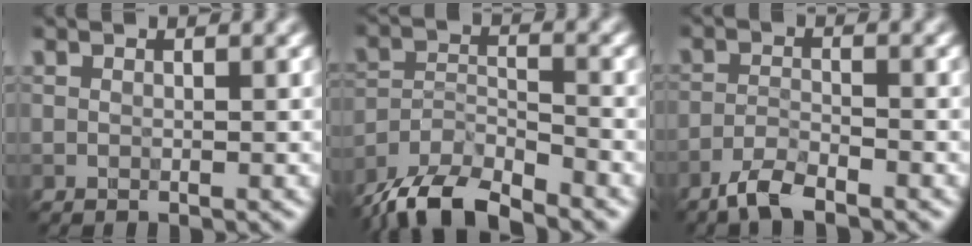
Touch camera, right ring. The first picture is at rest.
{"total": 8.4, "force": [-7.5, 2.0, 3.0], "torque": [-0.060, -0.007, -0.134]}
{"total": 3.0, "force": [-2.8, 0.4, 1.1], "torque": [-0.024, 0.001, -0.056]}